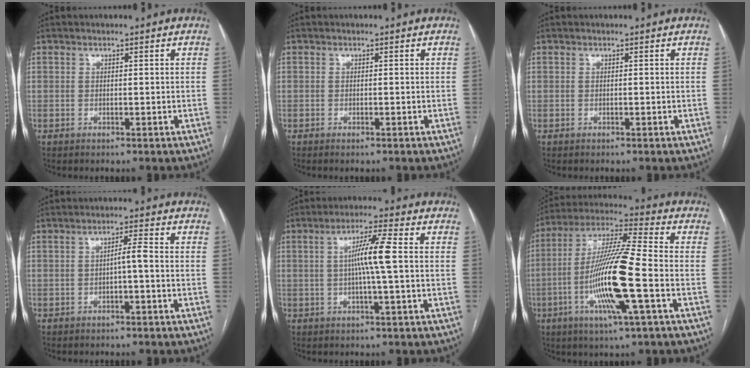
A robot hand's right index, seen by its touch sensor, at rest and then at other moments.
{"total": 0.5, "force": [-0.5, 0.0, 0.3], "torque": [-0.004, -0.001, -0.006]}
{"total": 0.0}
{"total": 2.4, "force": [-0.5, 0.1, 2.3], "torque": [-0.035, 0.004, -0.010]}
{"total": 6.5, "force": [0.3, -0.5, 6.5], "torque": [-0.117, 0.006, 0.006]}
{"total": 16.2, "force": [-4.4, 0.3, 15.5], "torque": [-0.308, -0.006, -0.086]}